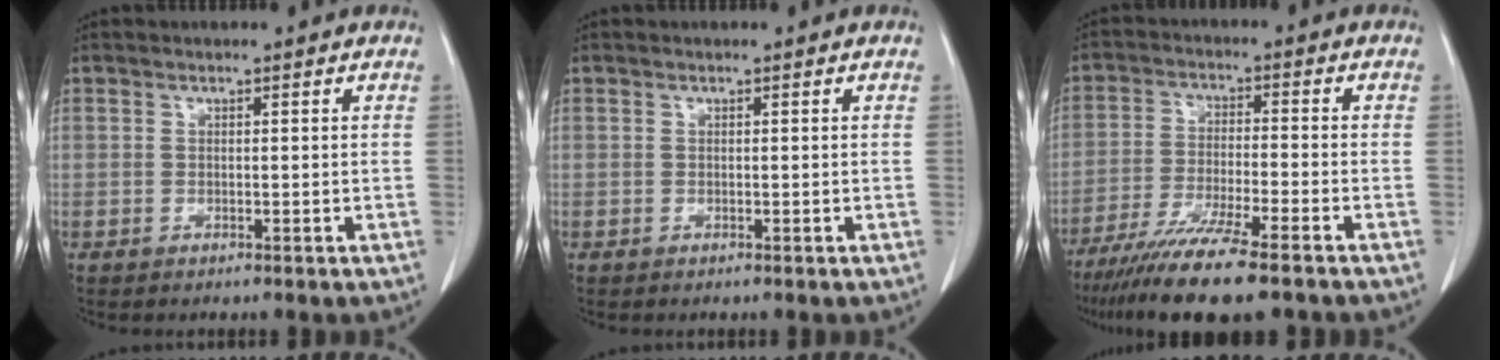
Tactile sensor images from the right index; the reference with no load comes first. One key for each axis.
{"total": 0.0}
{"total": 13.1, "fx": -10.0, "fy": 0.3, "fz": 8.5, "tx": -0.149, "ty": -0.037, "tz": -0.166}